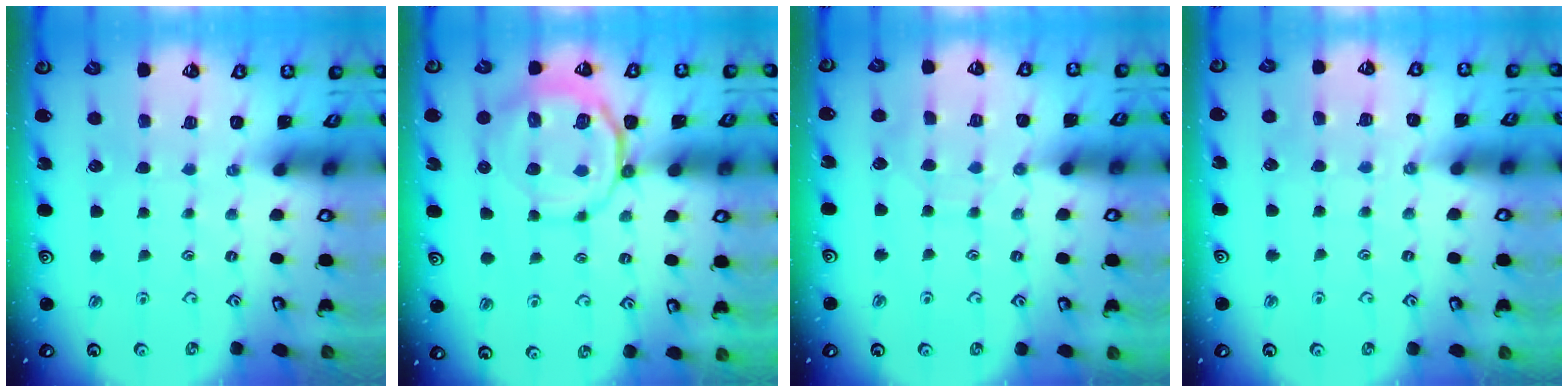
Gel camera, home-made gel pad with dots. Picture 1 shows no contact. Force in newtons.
{"total": 10.2, "press": 10.0, "slide": 1.8}
{"total": 5.0, "press": 5.0, "slide": 0.4}
{"total": 3.9, "press": 3.9, "slide": 0.7}